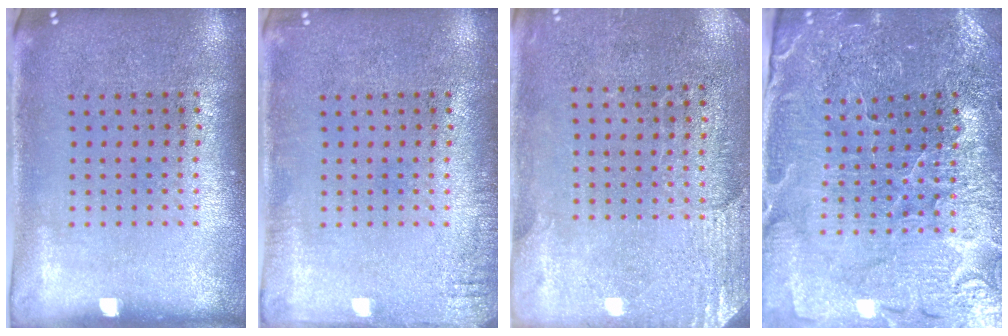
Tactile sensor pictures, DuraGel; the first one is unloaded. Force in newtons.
{"total": 1.4, "press": 1.4, "slide": 0.1}
{"total": 2.6, "press": 2.4, "slide": 1.1}
{"total": 3.4, "press": 3.4, "slide": 0.3}